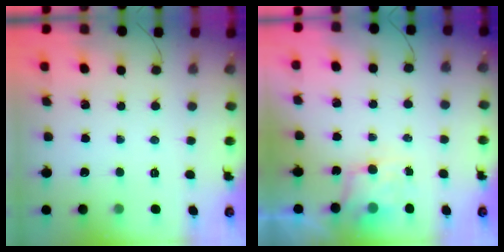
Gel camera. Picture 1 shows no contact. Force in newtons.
{"total": 6.1, "press": 6.1, "slide": 0.2}